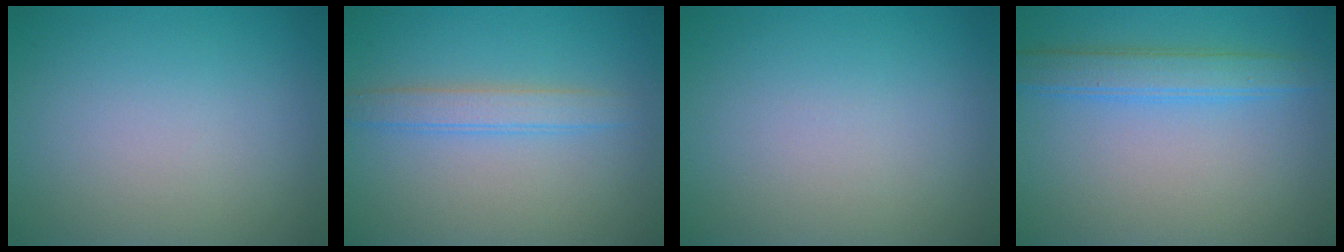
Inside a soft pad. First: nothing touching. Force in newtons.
{"total": 2.4, "press": 2.3, "slide": 0.2}
{"total": 0.0}
{"total": 3.1, "press": 3.1, "slide": 0.2}